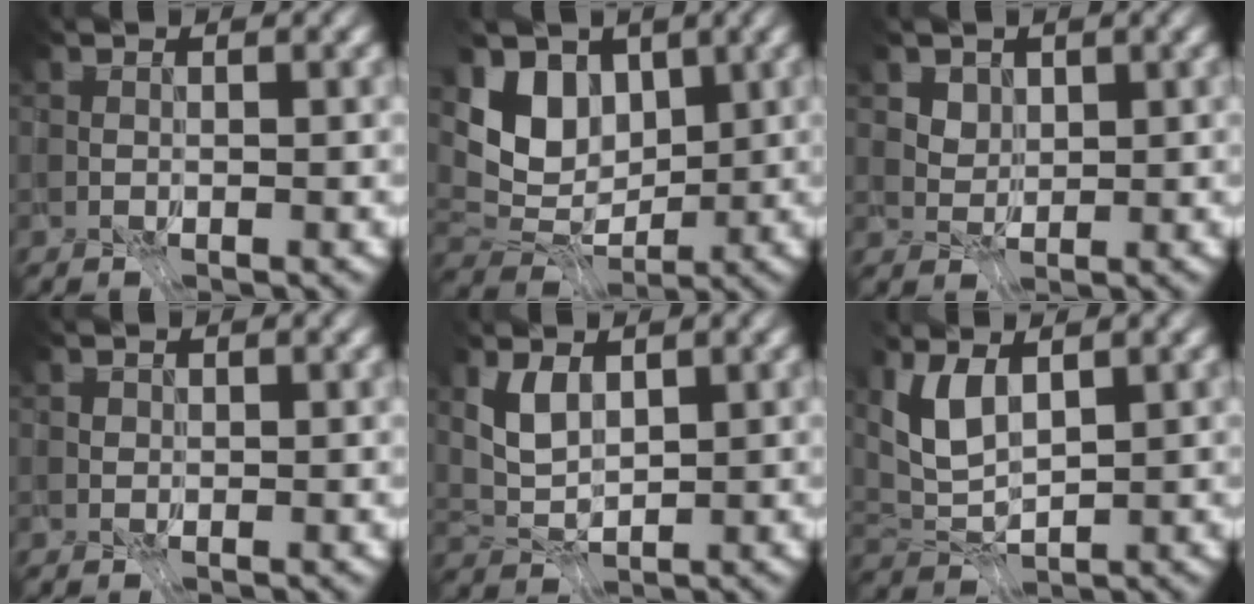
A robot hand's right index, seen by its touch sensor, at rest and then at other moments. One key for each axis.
{"total": 4.0, "fx": 0.7, "fy": 2.3, "fz": 3.2, "tx": -0.058, "ty": -0.006, "tz": 0.014}
{"total": 2.1, "fx": 1.5, "fy": 1.3, "fz": 0.7, "tx": -0.022, "ty": -0.010, "tz": 0.034}
{"total": 2.2, "fx": 0.9, "fy": 1.7, "fz": 1.0, "tx": -0.018, "ty": 0.012, "tz": 0.006}
{"total": 0.7, "fx": 0.1, "fy": -0.6, "fz": 0.1, "tx": -0.007, "ty": -0.008, "tz": 0.014}
{"total": 1.2, "fx": 0.4, "fy": -0.8, "fz": 0.8, "tx": -0.019, "ty": -0.009, "tz": 0.020}